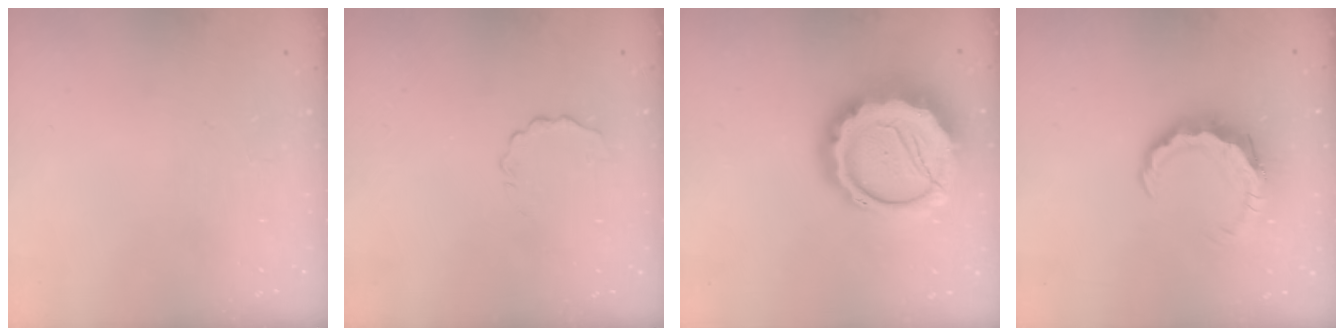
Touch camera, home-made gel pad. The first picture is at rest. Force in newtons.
{"total": 2.6, "press": 2.5, "slide": 0.8}
{"total": 21.0, "press": 20.5, "slide": 4.4}
{"total": 8.0, "press": 7.9, "slide": 0.7}